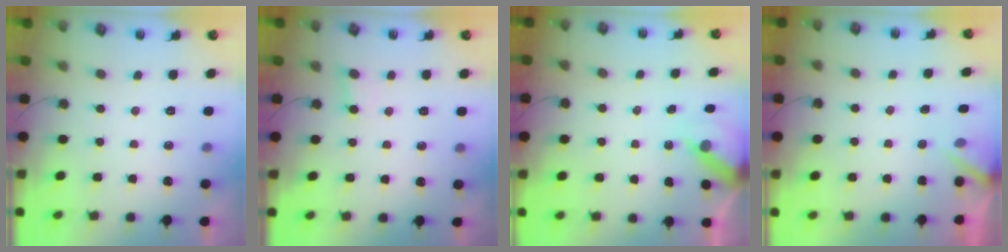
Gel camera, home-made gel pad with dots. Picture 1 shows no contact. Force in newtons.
{"total": 2.7, "press": 2.7, "slide": 0.2}
{"total": 6.1, "press": 6.1, "slide": 0.6}
{"total": 2.9, "press": 2.9, "slide": 0.2}